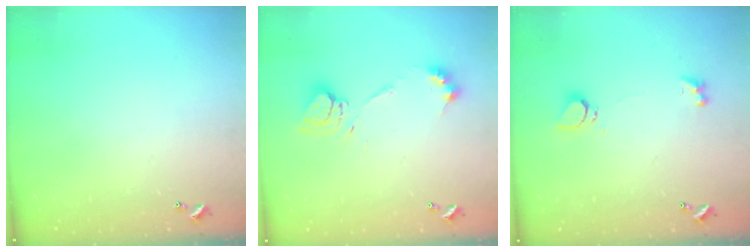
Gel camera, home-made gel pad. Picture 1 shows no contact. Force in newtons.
{"total": 10.9, "press": 10.9, "slide": 1.0}
{"total": 1.0, "press": 0.9, "slide": 0.4}